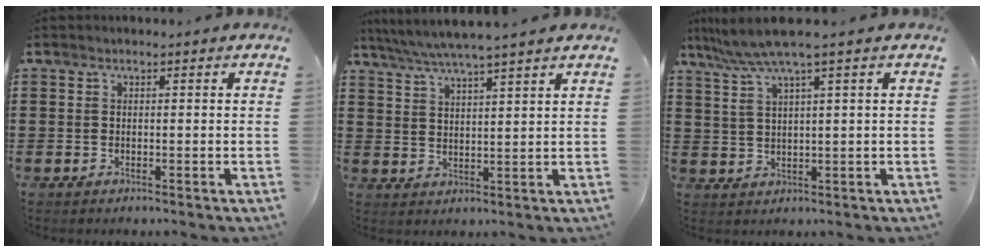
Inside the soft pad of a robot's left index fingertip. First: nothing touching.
{"total": 4.7, "force": [4.2, -0.5, 2.0], "torque": [-0.052, -0.019, 0.073]}
{"total": 5.0, "force": [3.2, -0.3, 3.9], "torque": [-0.093, -0.012, 0.050]}